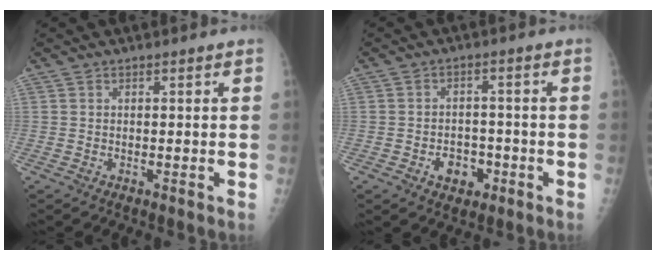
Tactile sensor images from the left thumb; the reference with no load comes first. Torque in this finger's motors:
{"motor_torque": [-0.38, 0.39, -0.04, -0.07, 0.00]}